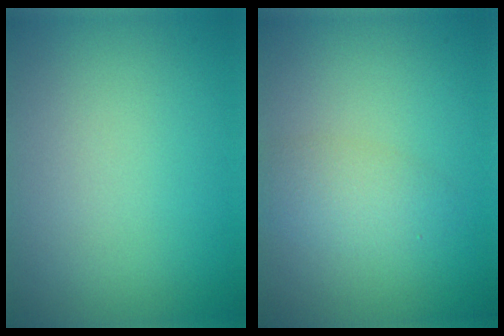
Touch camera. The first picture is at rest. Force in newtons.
{"total": 2.4, "press": 2.4, "slide": 0.1}